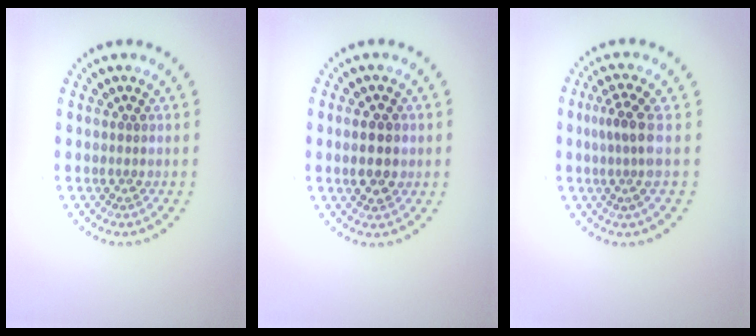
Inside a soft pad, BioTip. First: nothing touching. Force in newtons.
{"total": 3.2, "press": 3.2, "slide": 0.2}
{"total": 2.8, "press": 2.1, "slide": 1.9}